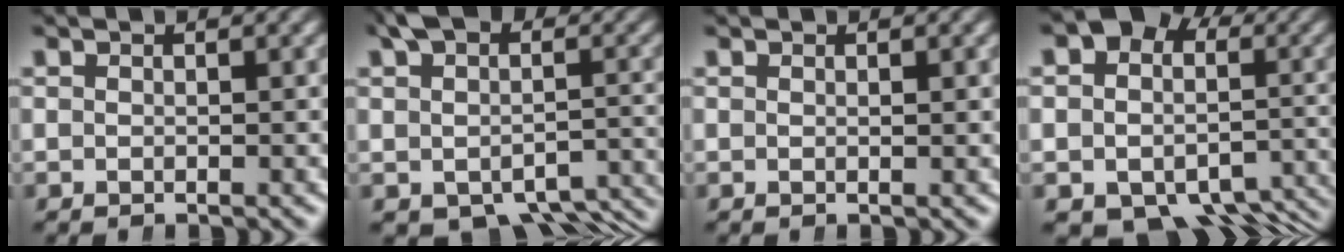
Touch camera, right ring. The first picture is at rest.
{"total": 6.7, "force": [-4.6, 3.6, 3.4], "torque": [-0.040, -0.024, -0.057]}
{"total": 0.0}
{"total": 10.8, "force": [-4.4, 8.3, 5.2], "torque": [-0.063, -0.021, -0.072]}